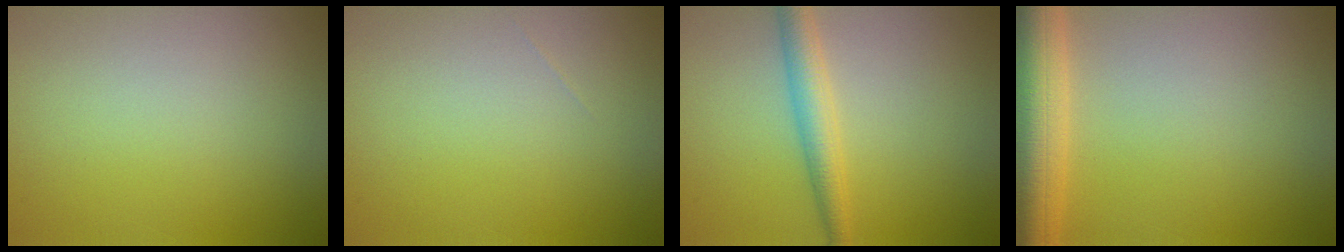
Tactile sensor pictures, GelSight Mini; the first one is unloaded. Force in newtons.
{"total": 0.0}
{"total": 2.9, "press": 2.9, "slide": 0.0}
{"total": 7.5, "press": 7.5, "slide": 0.4}